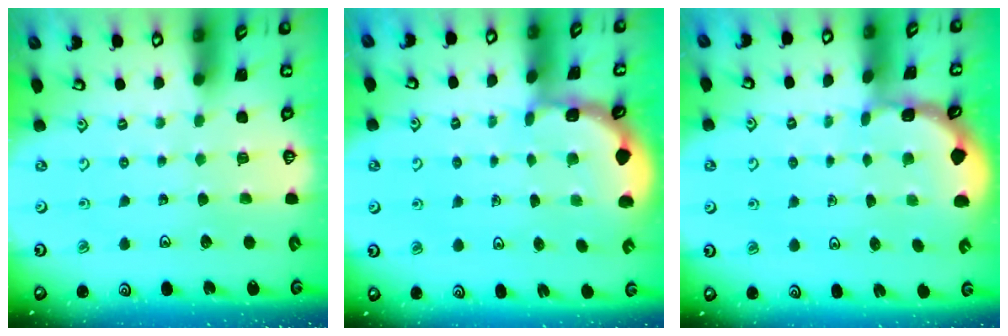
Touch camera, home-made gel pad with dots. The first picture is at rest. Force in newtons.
{"total": 1.3, "press": 1.3, "slide": 0.1}
{"total": 1.6, "press": 1.5, "slide": 0.2}